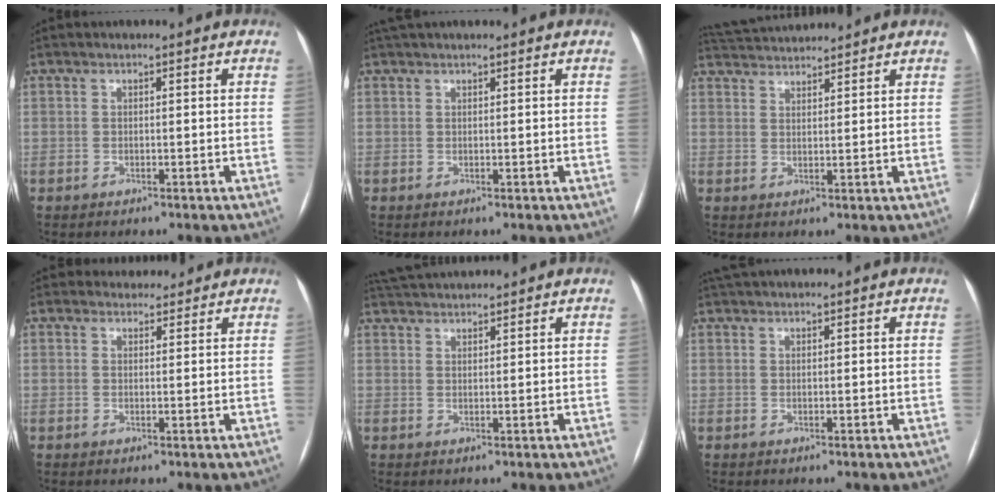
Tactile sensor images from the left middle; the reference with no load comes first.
{"total": 3.0, "force": [2.7, 0.4, 1.2], "torque": [-0.017, 0.039, 0.048]}
{"total": 7.4, "force": [7.2, 0.5, 1.6], "torque": [-0.037, 0.032, 0.121]}
{"total": 3.2, "force": [2.9, 1.3, -0.2], "torque": [0.006, 0.008, 0.035]}
{"total": 6.4, "force": [6.2, 0.5, 1.6], "torque": [-0.033, 0.036, 0.106]}
{"total": 4.4, "force": [4.1, 0.8, 1.6], "torque": [-0.023, 0.043, 0.066]}